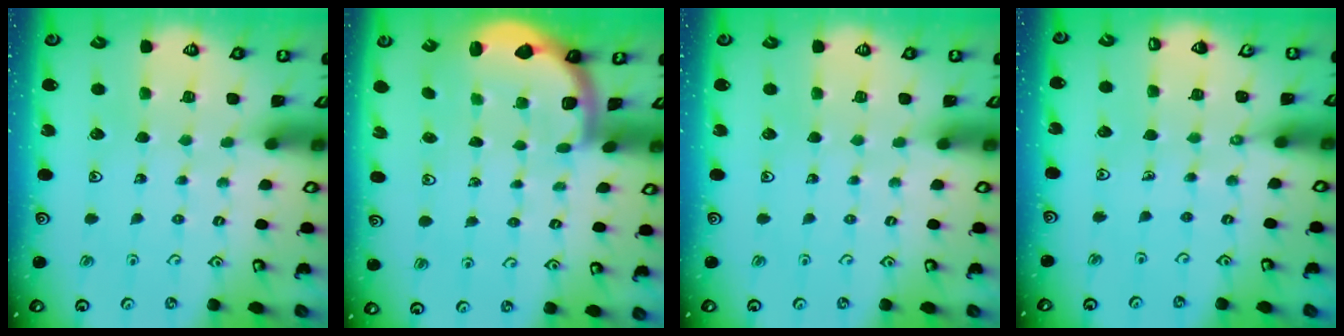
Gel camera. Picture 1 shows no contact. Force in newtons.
{"total": 2.0, "press": 1.9, "slide": 0.5}
{"total": 0.0}
{"total": 0.9, "press": 0.9, "slide": 0.1}